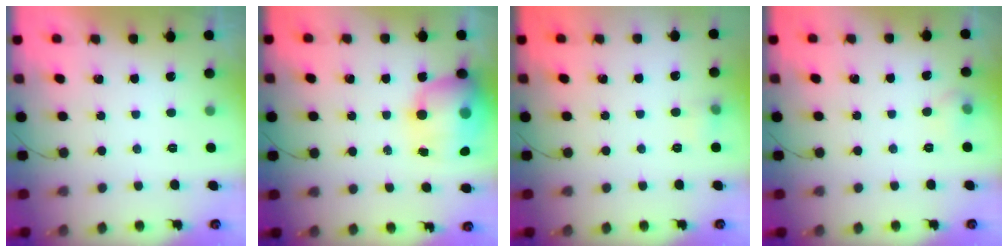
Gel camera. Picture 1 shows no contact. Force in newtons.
{"total": 15.6, "press": 15.1, "slide": 3.8}
{"total": 5.7, "press": 5.5, "slide": 1.5}
{"total": 7.9, "press": 4.8, "slide": 6.3}